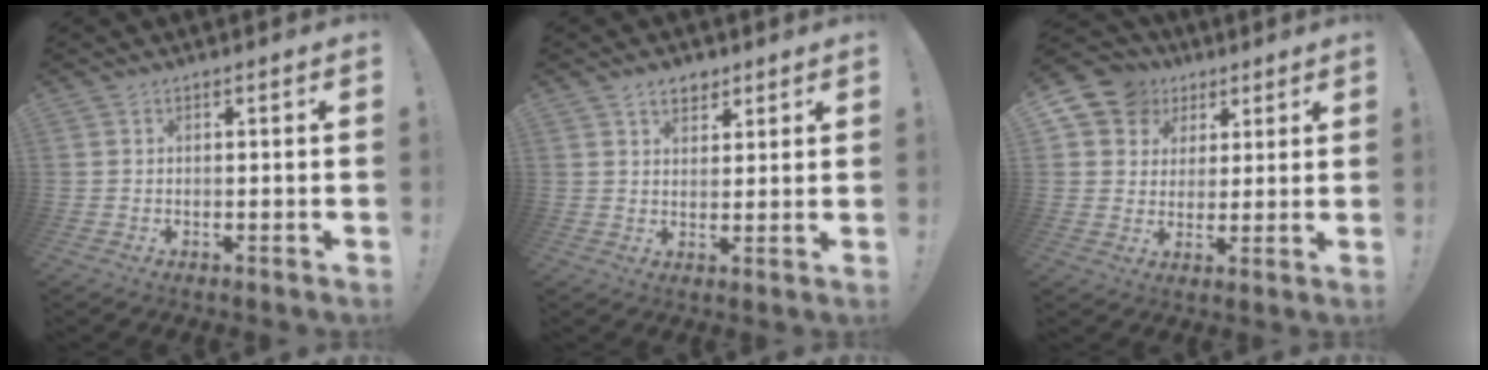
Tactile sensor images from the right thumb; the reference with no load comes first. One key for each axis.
{"total": 5.3, "fx": 3.4, "fy": 3.5, "fz": 2.0, "tx": -0.027, "ty": -0.010, "tz": 0.061}
{"total": 10.2, "fx": 4.7, "fy": 8.6, "fz": 2.6, "tx": -0.044, "ty": -0.025, "tz": 0.095}